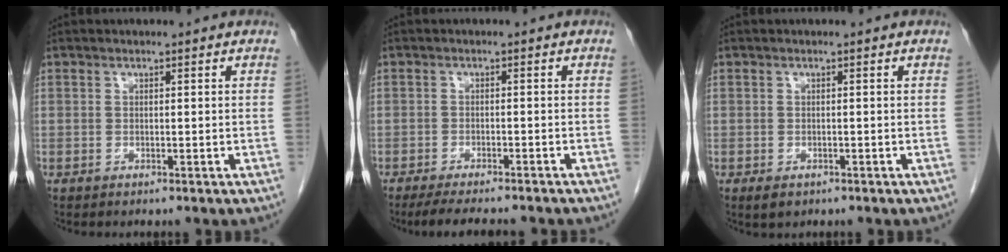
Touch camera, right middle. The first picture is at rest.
{"total": 9.7, "force": [-8.4, 1.3, 4.6], "torque": [-0.063, -0.014, -0.117]}
{"total": 1.8, "force": [-1.0, 1.1, 1.0], "torque": [-0.018, 0.000, -0.008]}